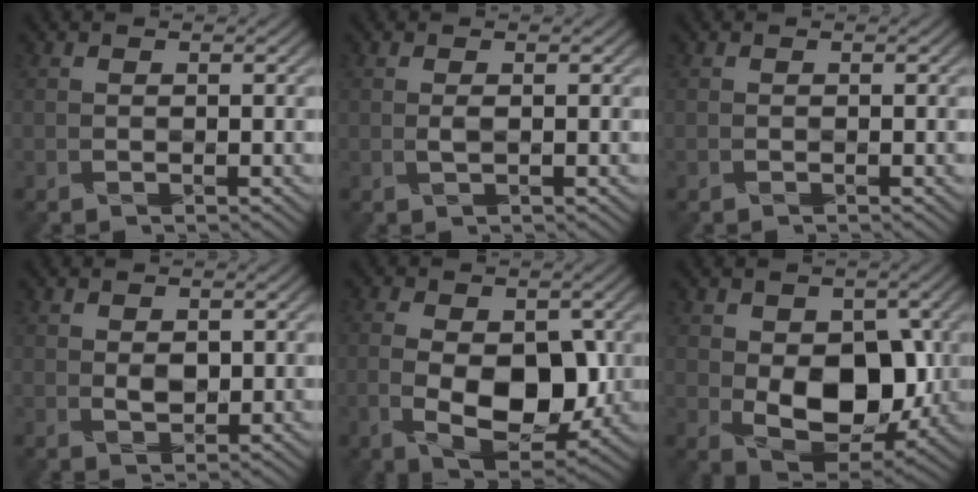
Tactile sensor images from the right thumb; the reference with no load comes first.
{"total": 0.6, "force": [0.2, 0.2, 0.5], "torque": [-0.014, 0.002, 0.003]}
{"total": 0.0}
{"total": 1.8, "force": [0.6, 1.3, 1.1], "torque": [-0.022, -0.005, 0.018]}
{"total": 10.0, "force": [-1.5, 5.9, 8.0], "torque": [-0.145, -0.021, -0.015]}
{"total": 10.5, "force": [-0.4, 7.1, 7.7], "torque": [-0.129, -0.021, 0.005]}